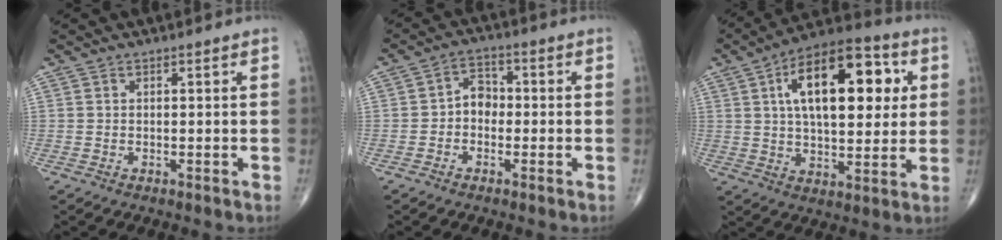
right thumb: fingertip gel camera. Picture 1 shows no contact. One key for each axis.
{"total": 4.4, "fx": -0.8, "fy": 3.4, "fz": 2.6, "tx": -0.018, "ty": 0.020, "tz": -0.026}
{"total": 21.0, "fx": 5.5, "fy": 10.2, "fz": 17.5, "tx": -0.238, "ty": 0.007, "tz": 0.076}